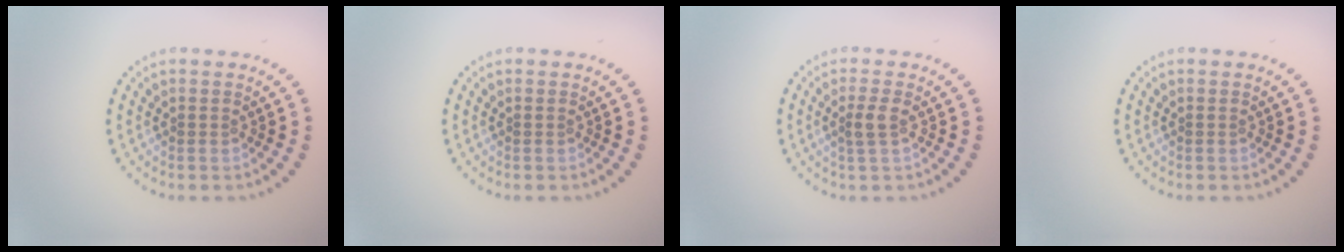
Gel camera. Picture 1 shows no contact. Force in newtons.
{"total": 0.0}
{"total": 1.6, "press": 1.4, "slide": 0.8}
{"total": 0.0}